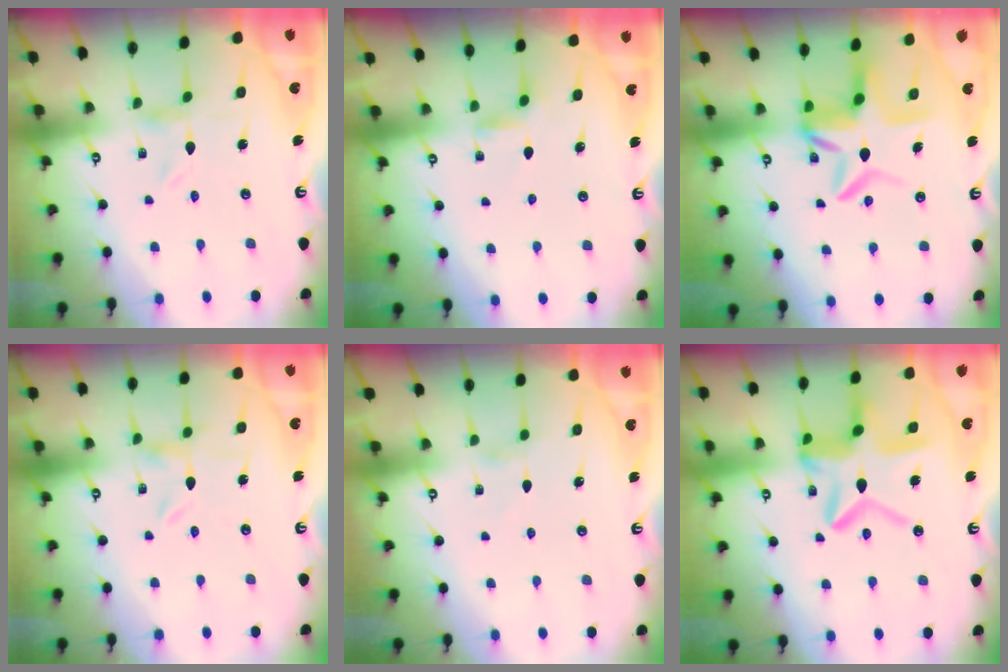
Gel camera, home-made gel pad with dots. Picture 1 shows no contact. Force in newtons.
{"total": 2.2, "press": 2.2, "slide": 0.4}
{"total": 10.3, "press": 10.2, "slide": 1.4}
{"total": 0.0}
{"total": 0.7, "press": 0.6, "slide": 0.3}
{"total": 14.3, "press": 14.3, "slide": 1.2}